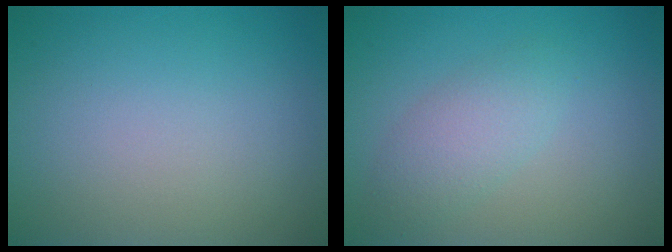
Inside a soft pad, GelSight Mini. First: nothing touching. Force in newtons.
{"total": 2.8, "press": 2.8, "slide": 0.2}